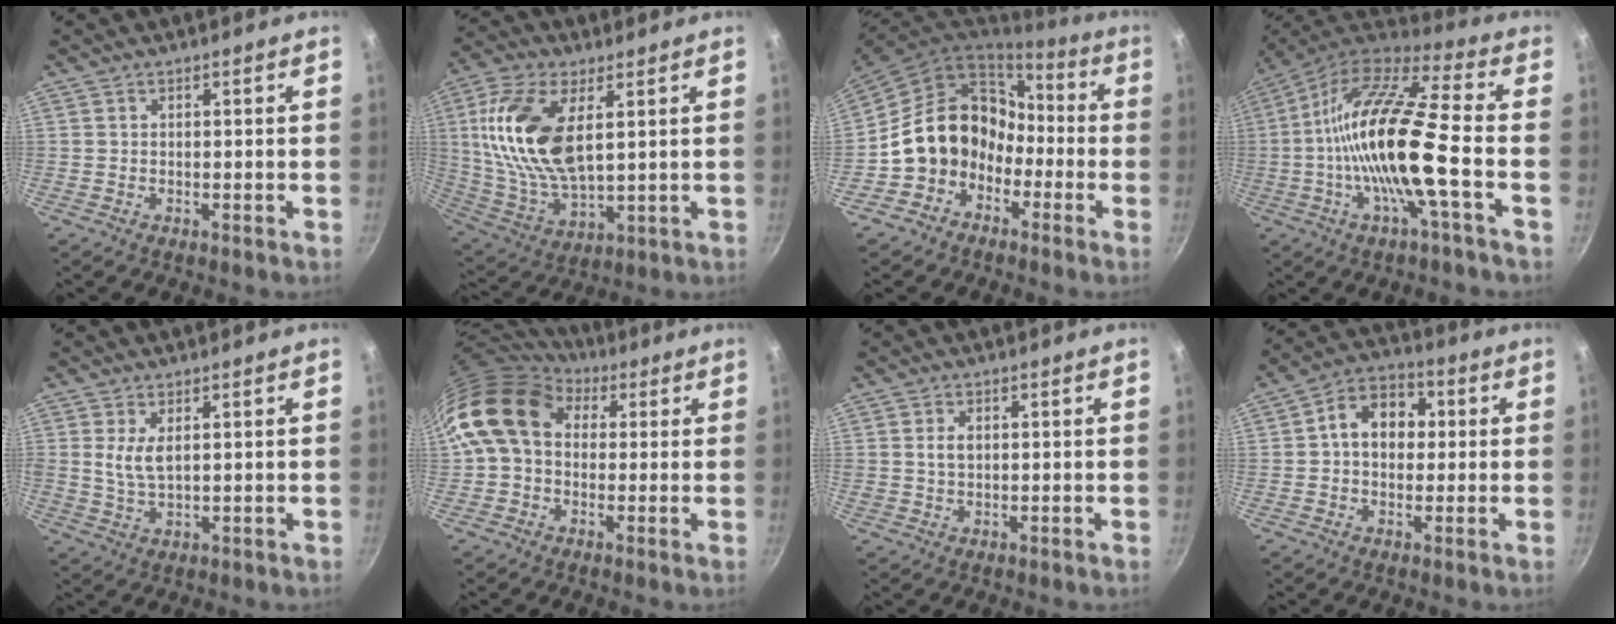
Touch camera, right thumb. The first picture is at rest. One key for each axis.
{"total": 18.2, "fx": 4.6, "fy": 9.2, "fz": 15.1, "tx": -0.296, "ty": -0.015, "tz": 0.095}
{"total": 15.4, "fx": -4.4, "fy": 12.8, "fz": 7.3, "tx": -0.091, "ty": 0.075, "tz": -0.076}
{"total": 20.0, "fx": -3.4, "fy": 3.8, "fz": 19.3, "tx": -0.355, "ty": 0.033, "tz": -0.082}
{"total": 4.6, "fx": 1.3, "fy": 2.2, "fz": 3.8, "tx": -0.073, "ty": -0.013, "tz": 0.030}
{"total": 13.9, "fx": 3.4, "fy": 10.5, "fz": 8.4, "tx": -0.128, "ty": 0.017, "tz": 0.041}
{"total": 2.6, "fx": 0.5, "fy": 1.7, "fz": 1.9, "tx": -0.026, "ty": 0.001, "tz": 0.011}
{"total": 10.0, "fx": 1.1, "fy": 7.5, "fz": 6.5, "tx": -0.061, "ty": 0.022, "tz": 0.000}